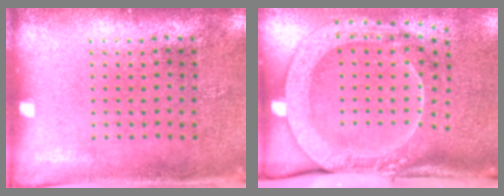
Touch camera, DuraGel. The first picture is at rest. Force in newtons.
{"total": 2.8, "press": 2.0, "slide": 1.9}